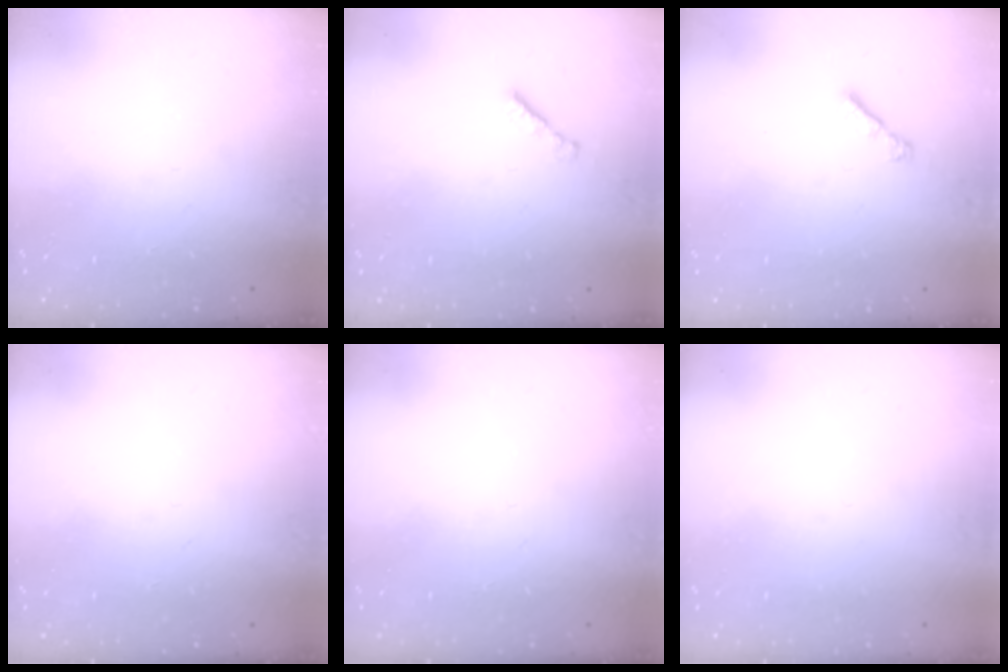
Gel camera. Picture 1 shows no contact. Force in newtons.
{"total": 2.3, "press": 2.2, "slide": 0.4}
{"total": 2.8, "press": 2.8, "slide": 0.7}
{"total": 0.0}
{"total": 0.0}
{"total": 1.6, "press": 1.6, "slide": 0.2}